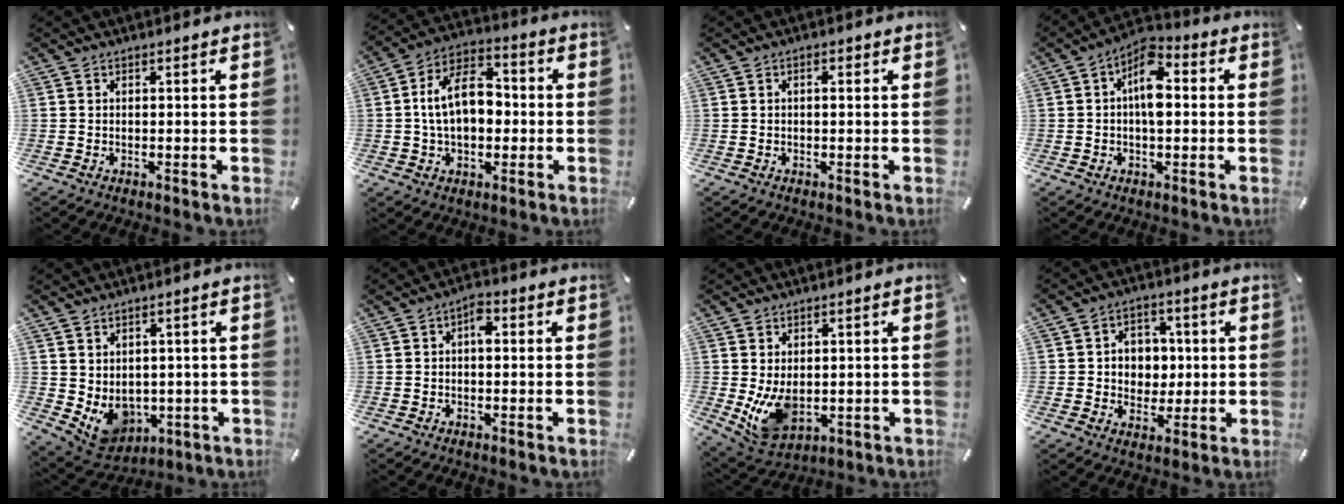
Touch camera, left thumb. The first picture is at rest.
{"total": 13.3, "force": [0.1, 8.8, 10.0], "torque": [-0.190, 0.014, 0.002]}
{"total": 1.3, "force": [0.1, 0.7, 1.1], "torque": [-0.014, 0.002, -0.002]}
{"total": 8.5, "force": [0.4, 4.6, 7.2], "torque": [-0.105, 0.005, 0.008]}
{"total": 7.2, "force": [0.3, 6.6, 3.0], "torque": [-0.064, -0.027, 0.010]}
{"total": 3.3, "force": [0.2, 1.8, 2.8], "torque": [-0.051, 0.010, -0.001]}
{"total": 8.1, "force": [0.3, 6.1, 5.3], "torque": [-0.100, -0.011, 0.010]}
{"total": 7.3, "force": [0.2, 6.7, 2.8], "torque": [-0.038, 0.007, 0.001]}